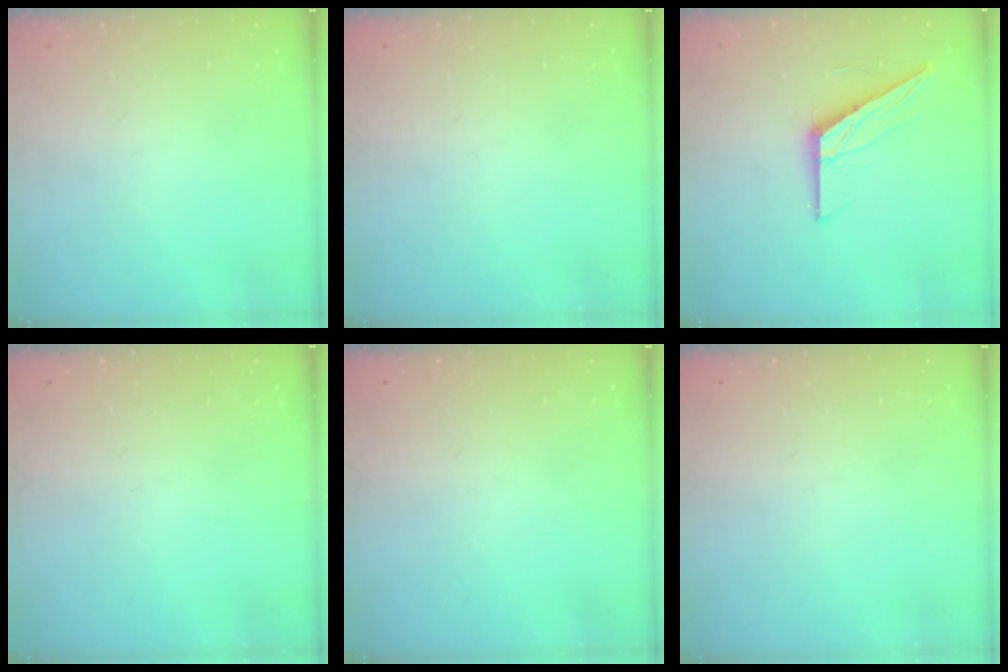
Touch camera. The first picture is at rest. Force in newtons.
{"total": 0.0}
{"total": 11.5, "press": 11.5, "slide": 0.2}
{"total": 0.0}
{"total": 0.0}
{"total": 0.0}